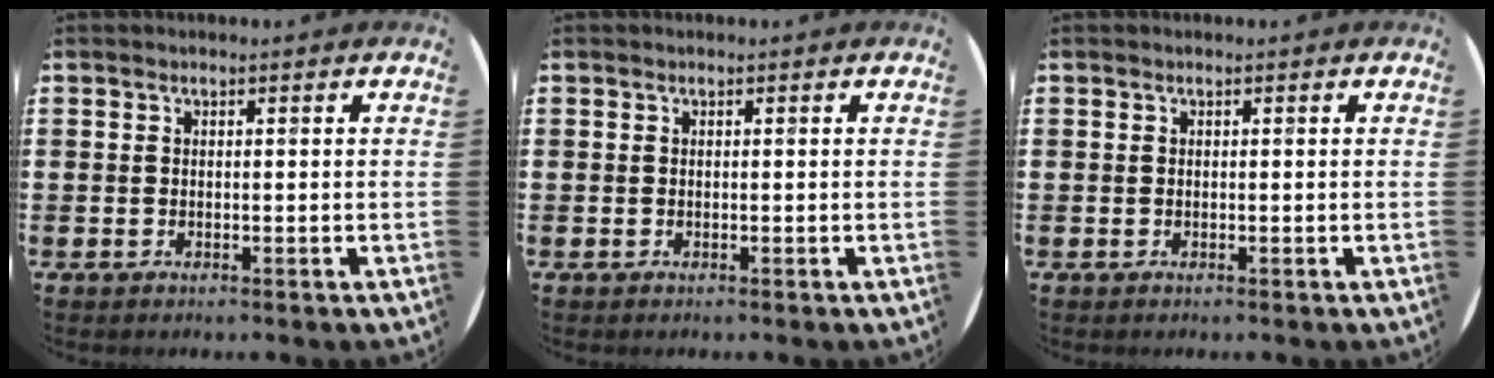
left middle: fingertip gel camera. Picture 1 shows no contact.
{"total": 0.0}
{"total": 0.0}